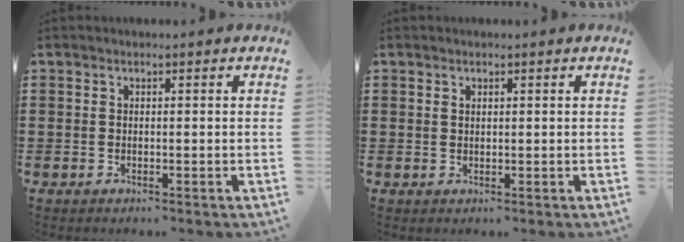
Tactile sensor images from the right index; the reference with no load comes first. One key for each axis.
{"total": 0.8, "fx": 0.5, "fy": 0.5, "fz": 0.3, "tx": -0.007, "ty": 0.004, "tz": 0.009}